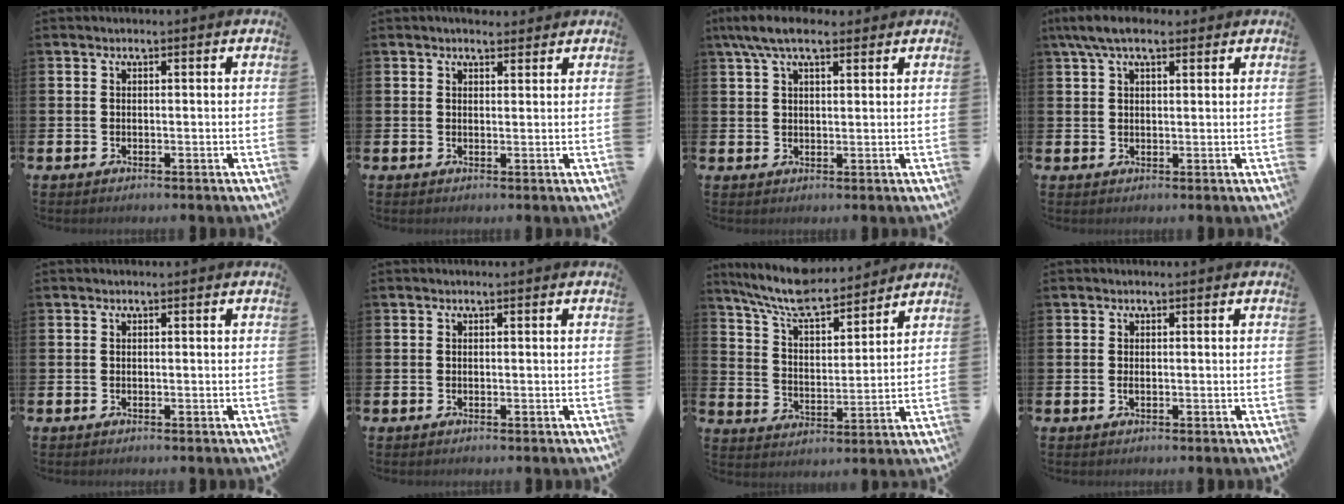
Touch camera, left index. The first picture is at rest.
{"total": 2.4, "force": [2.3, 0.6, 0.0], "torque": [0.005, -0.008, 0.041]}
{"total": 6.1, "force": [4.6, 2.1, 3.3], "torque": [-0.073, -0.004, 0.084]}
{"total": 5.2, "force": [3.9, 1.9, 2.8], "torque": [-0.061, -0.001, 0.071]}
{"total": 0.0}
{"total": 0.0}
{"total": 8.8, "force": [8.2, 1.4, 2.9], "torque": [-0.093, -0.048, 0.146]}
{"total": 0.6, "force": [-0.1, 0.2, 0.5], "torque": [-0.011, 0.001, -0.002]}